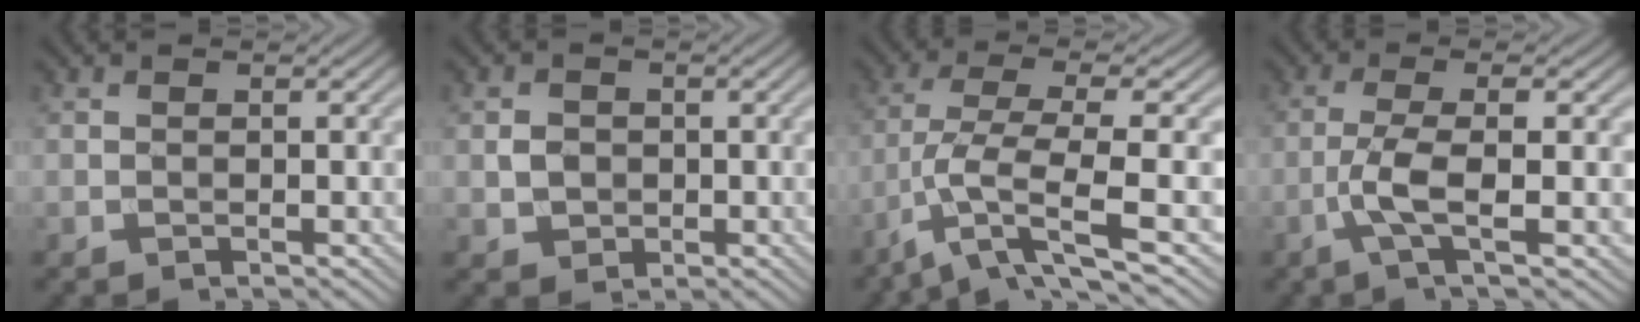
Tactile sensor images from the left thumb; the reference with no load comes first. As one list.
[{"total": 2.5, "force": [-0.1, 2.3, 1.0], "torque": [-0.022, -0.005, -0.005]}, {"total": 7.7, "force": [-3.1, 1.5, 6.9], "torque": [-0.136, 0.003, -0.070]}, {"total": 5.3, "force": [-1.3, 0.9, 5.1], "torque": [-0.105, 0.007, -0.033]}]